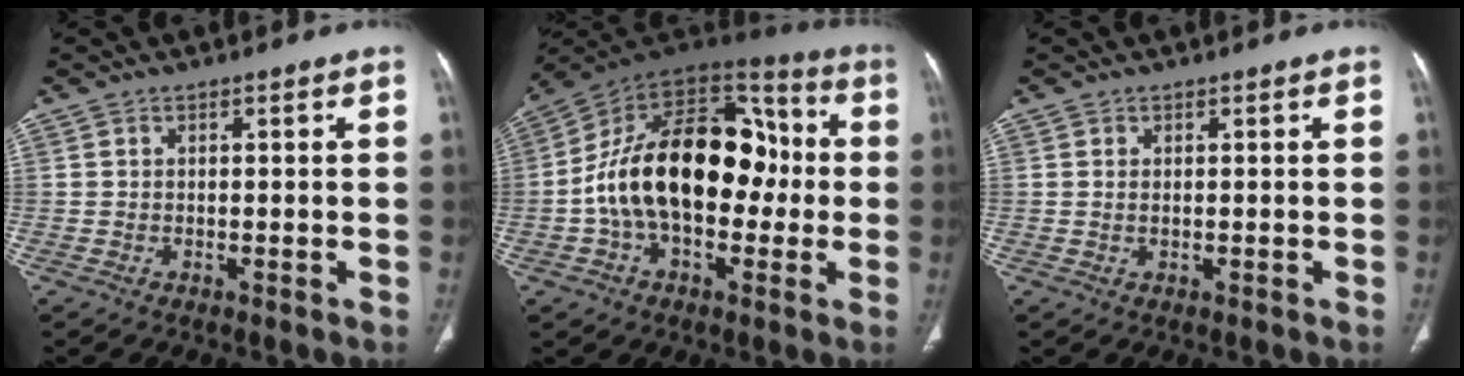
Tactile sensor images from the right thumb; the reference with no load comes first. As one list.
[{"total": 24.8, "force": [-1.0, 15.1, 19.6], "torque": [-0.312, 0.051, -0.017]}, {"total": 0.6, "force": [0.1, 0.3, 0.6], "torque": [-0.016, 0.002, 0.004]}]